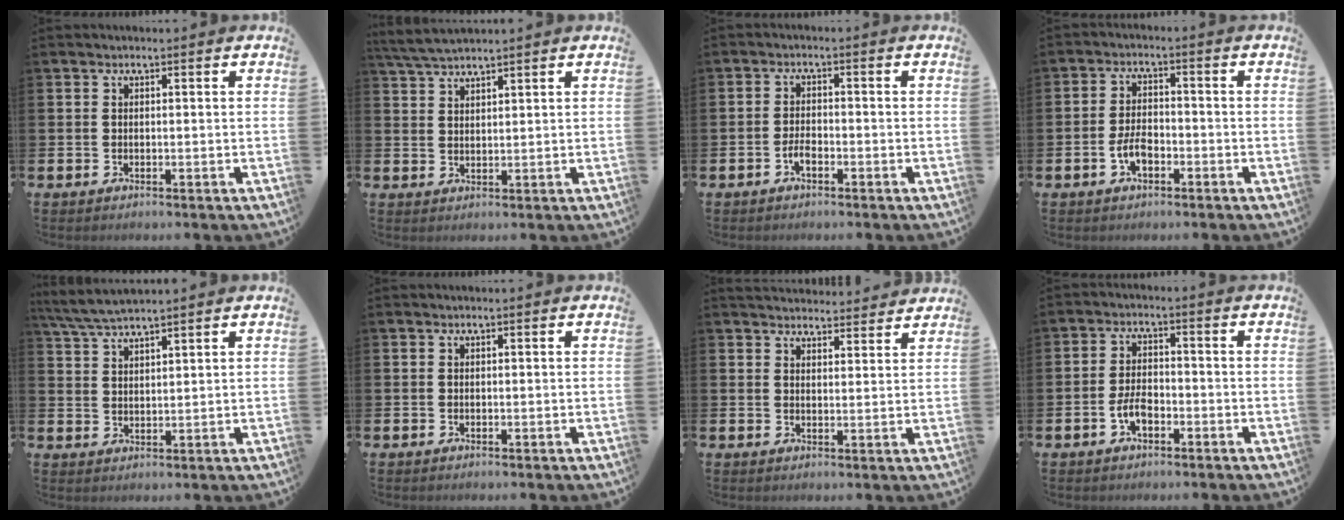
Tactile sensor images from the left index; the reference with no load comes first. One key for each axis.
{"total": 3.6, "fx": 3.4, "fy": 0.2, "fz": 1.0, "tx": -0.034, "ty": -0.009, "tz": 0.065}
{"total": 2.0, "fx": -1.1, "fy": 0.9, "fz": 1.5, "tx": -0.032, "ty": 0.005, "tz": -0.020}
{"total": 3.7, "fx": -1.5, "fy": 1.9, "fz": 2.8, "tx": -0.051, "ty": 0.002, "tz": -0.031}
{"total": 5.1, "fx": 4.8, "fy": 0.2, "fz": 1.8, "tx": -0.053, "ty": -0.018, "tz": 0.088}
{"total": 0.0}
{"total": 4.0, "fx": 3.9, "fy": 0.7, "fz": 0.1, "tx": 0.001, "ty": -0.024, "tz": 0.070}
{"total": 3.6, "fx": -1.6, "fy": 1.8, "fz": 2.7, "tx": -0.049, "ty": 0.001, "tz": -0.032}